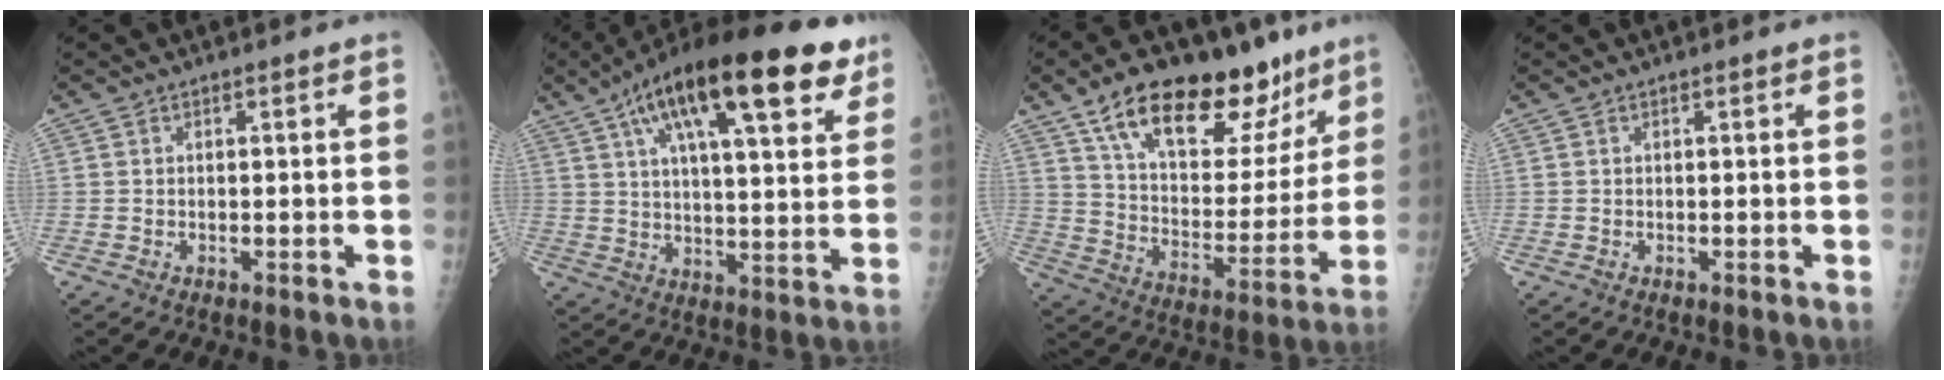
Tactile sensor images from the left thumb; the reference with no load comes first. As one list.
[{"total": 24.7, "force": [13.5, 7.9, 19.2], "torque": [-0.282, -0.009, 0.204]}, {"total": 25.7, "force": [16.4, 11.8, 15.8], "torque": [-0.197, -0.046, 0.261]}, {"total": 0.0}]